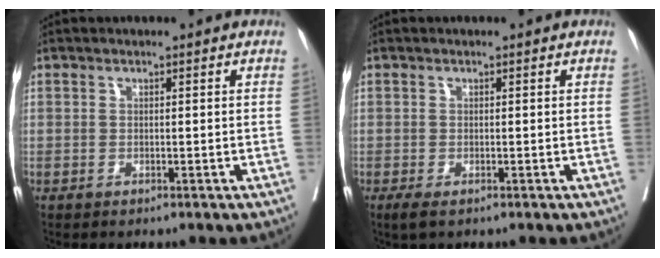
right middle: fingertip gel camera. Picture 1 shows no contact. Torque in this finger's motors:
{"motor_torque": [0.33, -0.15, 0.18, 0.03]}